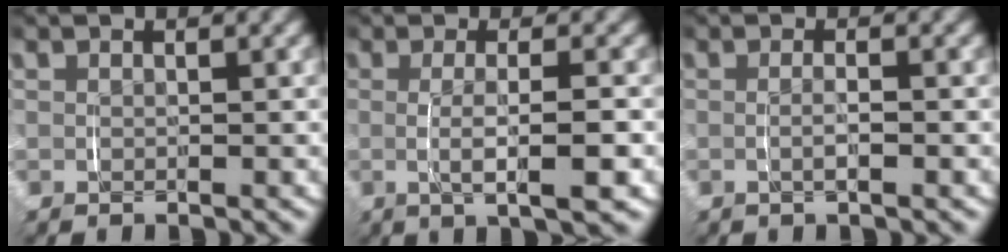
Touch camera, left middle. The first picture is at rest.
{"total": 4.2, "force": [-0.7, 0.5, 4.1], "torque": [-0.066, -0.003, -0.008]}
{"total": 1.3, "force": [-0.4, 0.1, 1.3], "torque": [-0.021, -0.002, -0.006]}